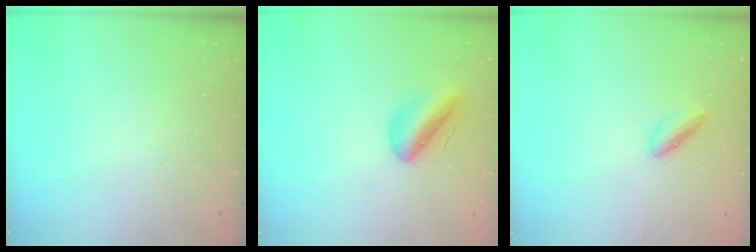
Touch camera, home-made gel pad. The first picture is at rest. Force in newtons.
{"total": 9.2, "press": 8.9, "slide": 2.5}
{"total": 2.1, "press": 2.1, "slide": 0.3}